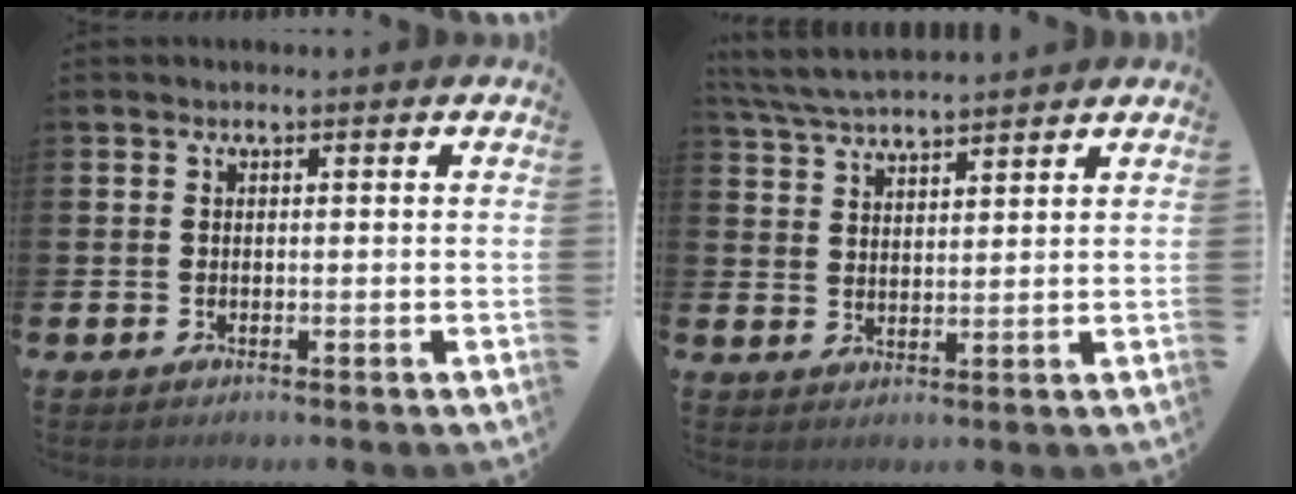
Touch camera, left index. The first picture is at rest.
{"total": 4.9, "force": [4.8, 0.4, 0.9], "torque": [-0.040, -0.021, 0.088]}